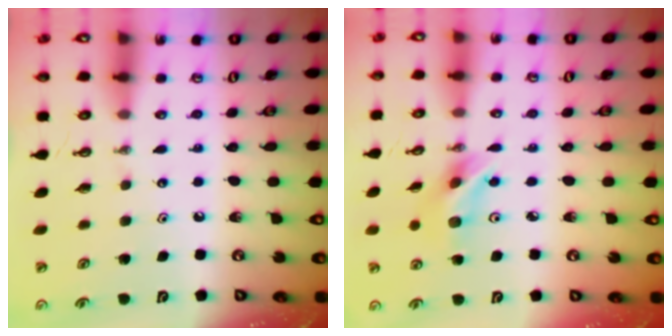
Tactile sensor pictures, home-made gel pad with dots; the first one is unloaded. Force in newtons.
{"total": 10.0, "press": 9.3, "slide": 3.9}